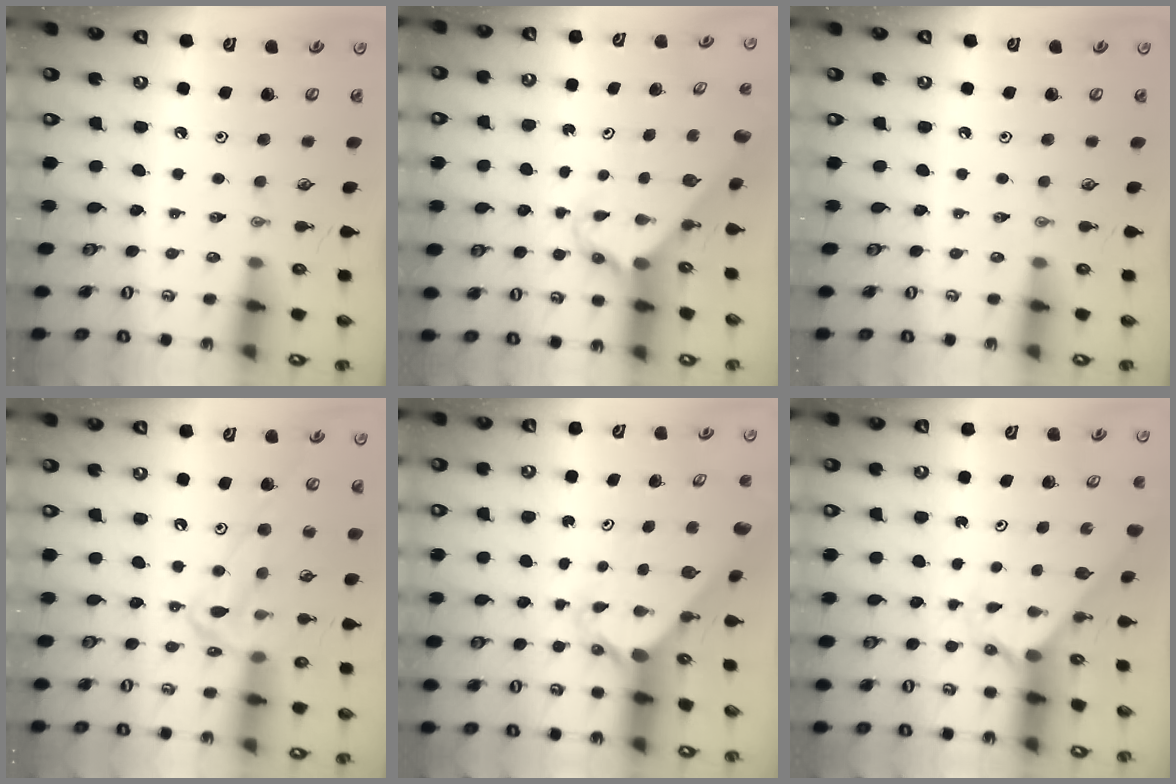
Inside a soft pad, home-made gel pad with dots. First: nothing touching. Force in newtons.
{"total": 2.3, "press": 2.3, "slide": 0.2}
{"total": 0.0}
{"total": 14.3, "press": 14.2, "slide": 0.9}
{"total": 2.3, "press": 2.3, "slide": 0.1}
{"total": 1.9, "press": 1.9, "slide": 0.1}